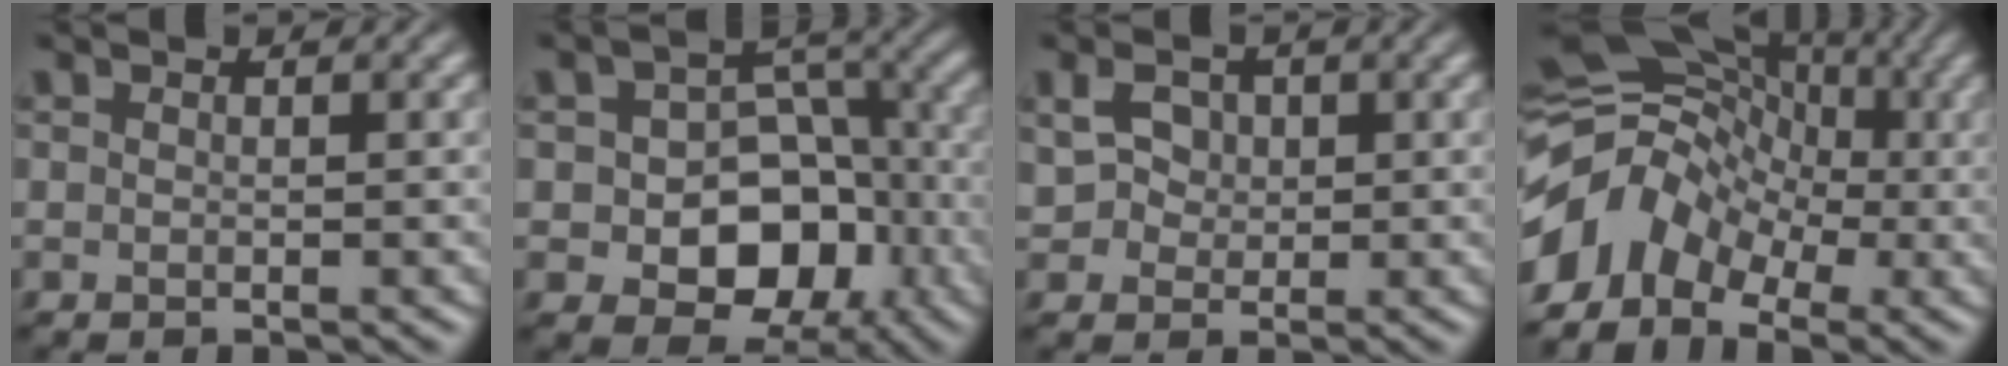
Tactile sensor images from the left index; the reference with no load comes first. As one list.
[{"total": 9.7, "force": [-3.0, 7.4, 5.4], "torque": [-0.045, 0.003, -0.060]}, {"total": 2.2, "force": [0.7, 1.9, 0.8], "torque": [-0.010, 0.006, 0.011]}, {"total": 7.5, "force": [-3.0, 5.6, 4.0], "torque": [-0.064, 0.015, -0.075]}]